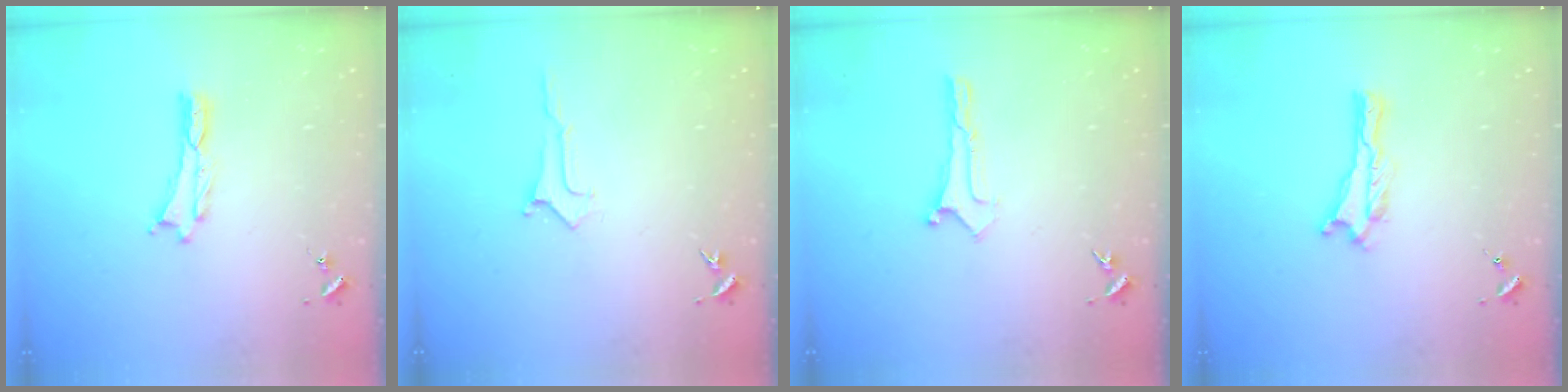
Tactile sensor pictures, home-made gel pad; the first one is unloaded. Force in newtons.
{"total": 0.0}
{"total": 0.0}
{"total": 0.0}